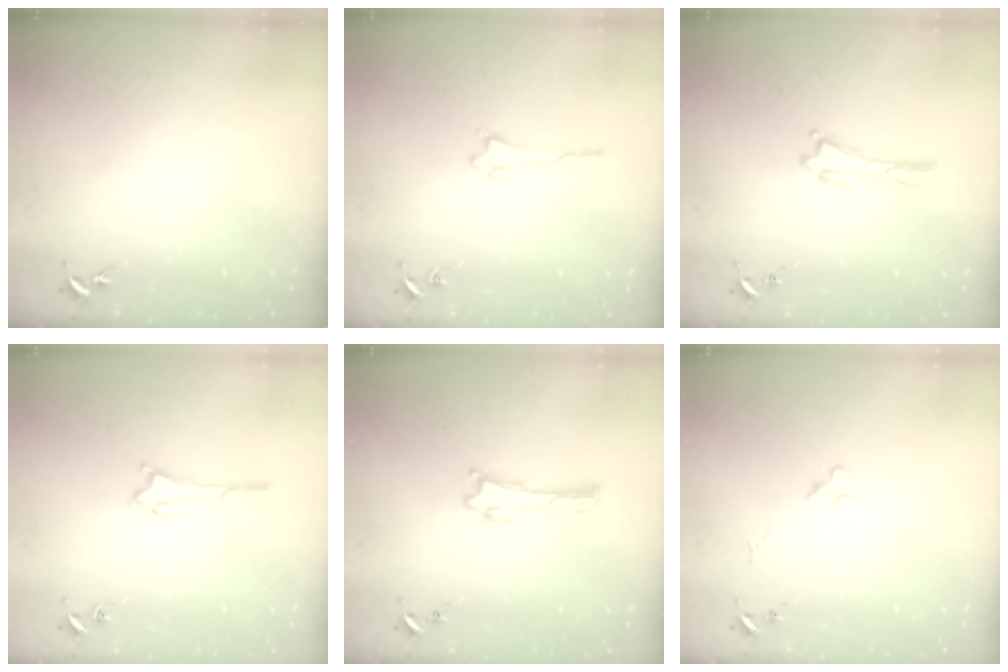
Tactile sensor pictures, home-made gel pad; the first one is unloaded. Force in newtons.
{"total": 1.4, "press": 1.4, "slide": 0.2}
{"total": 0.0}
{"total": 1.5, "press": 1.5, "slide": 0.2}
{"total": 0.0}
{"total": 2.7, "press": 2.7, "slide": 0.3}